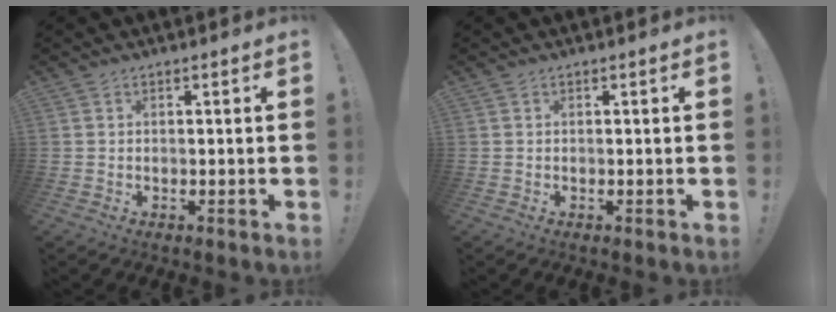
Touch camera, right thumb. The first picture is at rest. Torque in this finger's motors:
{"motor_torque": [-0.02, 0.02, 0.11, -0.06, 0.00]}